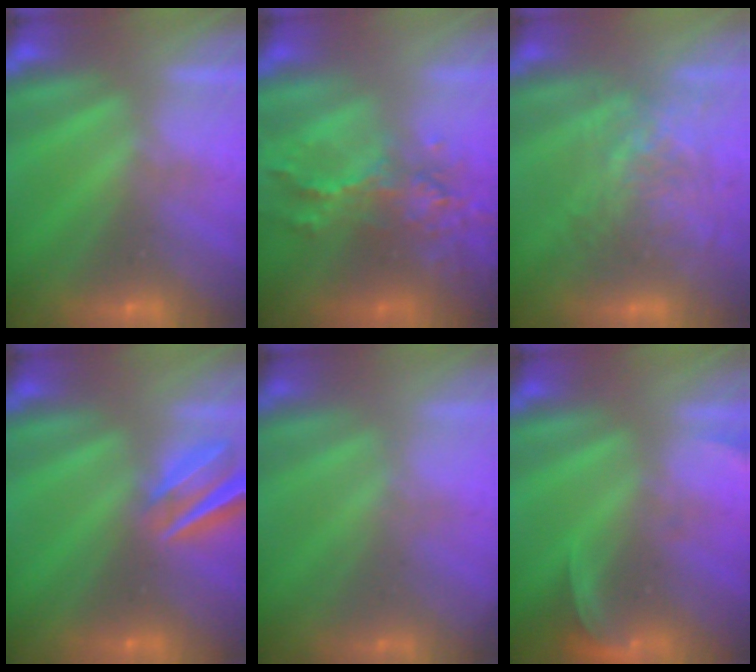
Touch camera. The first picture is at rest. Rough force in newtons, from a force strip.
{"total": 8.1}
{"total": 3.6}
{"total": 7.6}
{"total": 1.8}
{"total": 2.6}